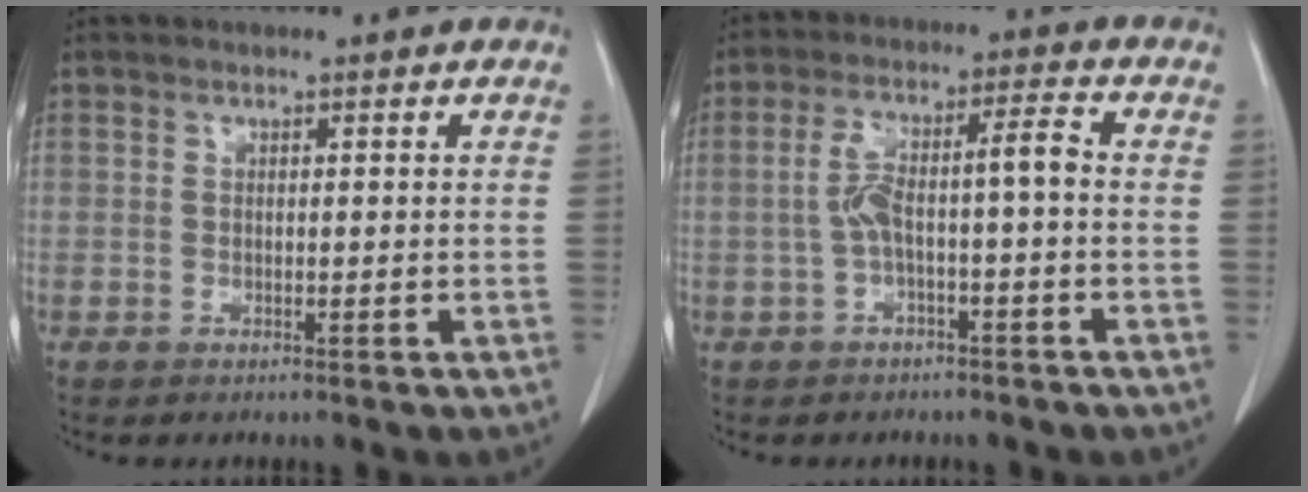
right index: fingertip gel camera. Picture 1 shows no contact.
{"total": 6.4, "force": [-1.0, 0.7, 6.3], "torque": [-0.127, 0.035, -0.014]}